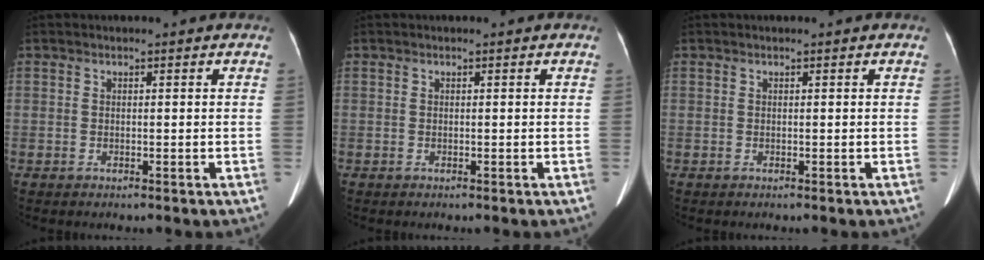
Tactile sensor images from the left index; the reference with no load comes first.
{"total": 0.0}
{"total": 0.0}